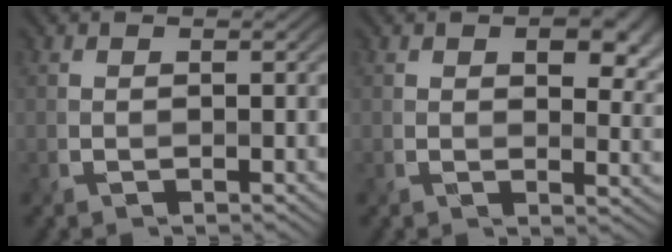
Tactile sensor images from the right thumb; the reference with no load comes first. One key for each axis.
{"total": 7.8, "fx": 2.6, "fy": 4.3, "fz": 5.9, "tx": -0.070, "ty": -0.009, "tz": 0.039}